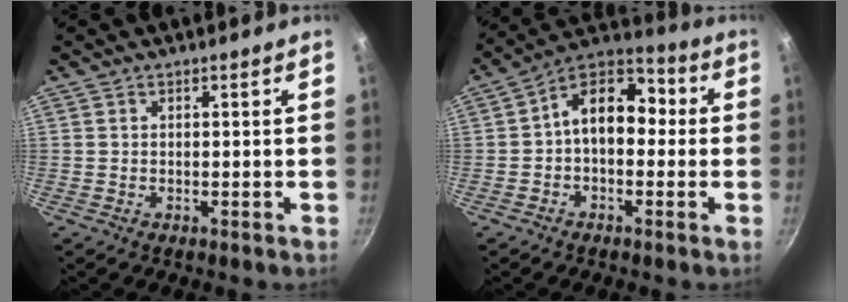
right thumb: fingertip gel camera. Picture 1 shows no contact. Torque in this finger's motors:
{"motor_torque": [-0.33, 0.72, 0.73, 0.22, 0.07]}